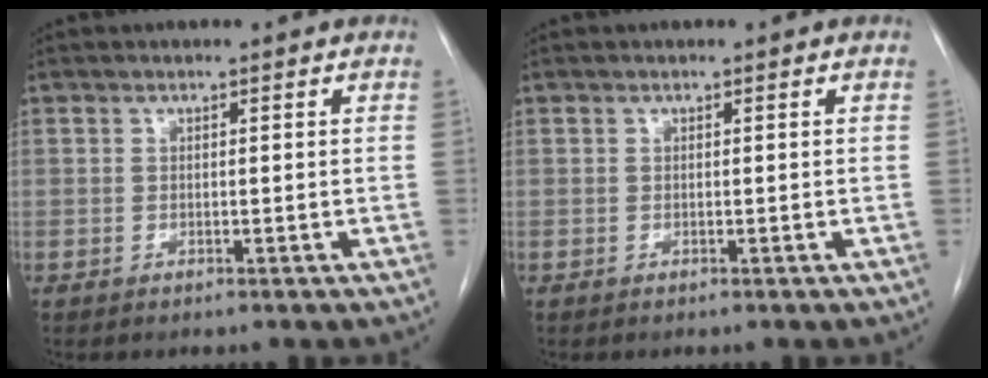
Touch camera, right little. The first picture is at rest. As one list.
[{"total": 0.0}]